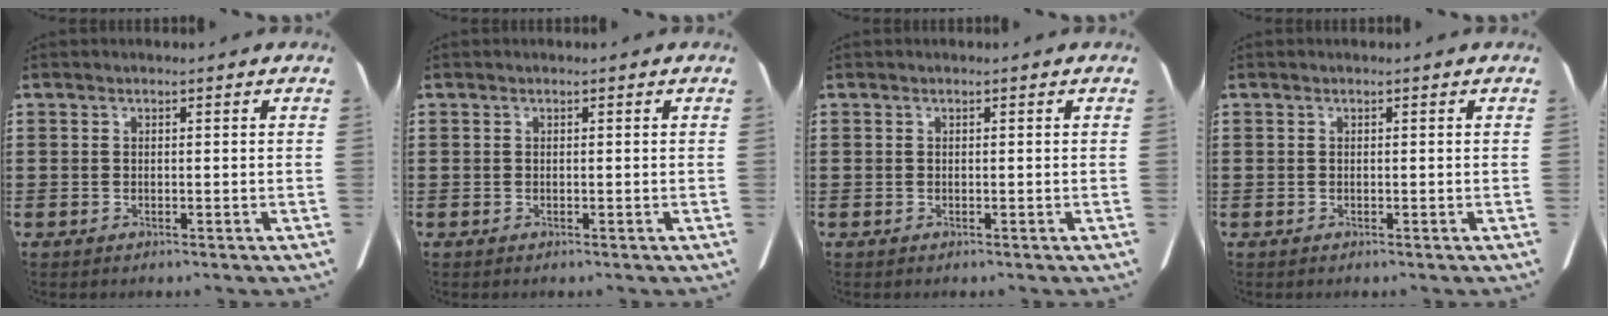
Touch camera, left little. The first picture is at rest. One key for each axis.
{"total": 0.0}
{"total": 0.0}
{"total": 0.0}